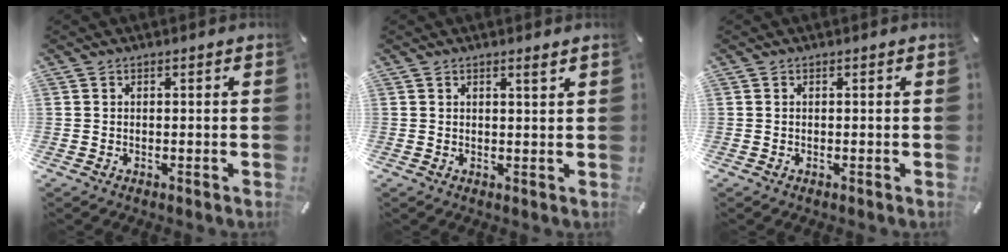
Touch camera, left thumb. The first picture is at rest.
{"total": 1.5, "force": [1.1, 0.1, 1.0], "torque": [-0.021, -0.003, 0.020]}
{"total": 0.0}